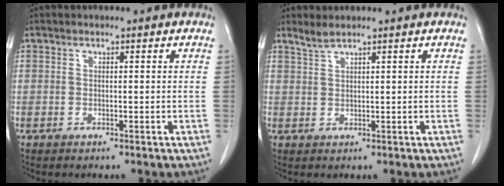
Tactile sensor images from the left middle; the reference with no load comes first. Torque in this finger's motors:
{"motor_torque": [0.83, -0.94, -0.05, 0.00]}